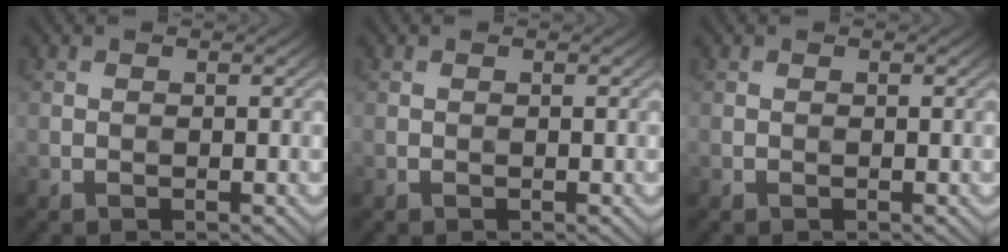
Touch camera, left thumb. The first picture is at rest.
{"total": 0.0}
{"total": 0.0}